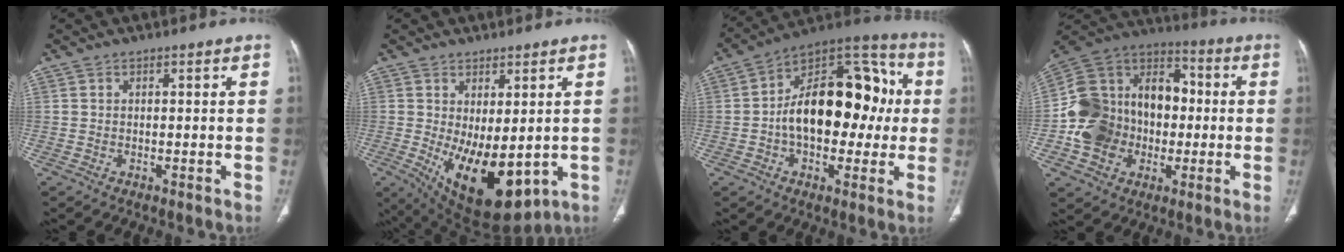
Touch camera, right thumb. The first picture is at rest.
{"total": 14.2, "force": [-2.3, 6.7, 12.3], "torque": [-0.183, -0.021, -0.004]}
{"total": 22.8, "force": [0.3, 13.5, 18.4], "torque": [-0.245, 0.048, 0.000]}
{"total": 22.7, "force": [-2.5, 17.8, 13.9], "torque": [-0.229, 0.045, -0.041]}